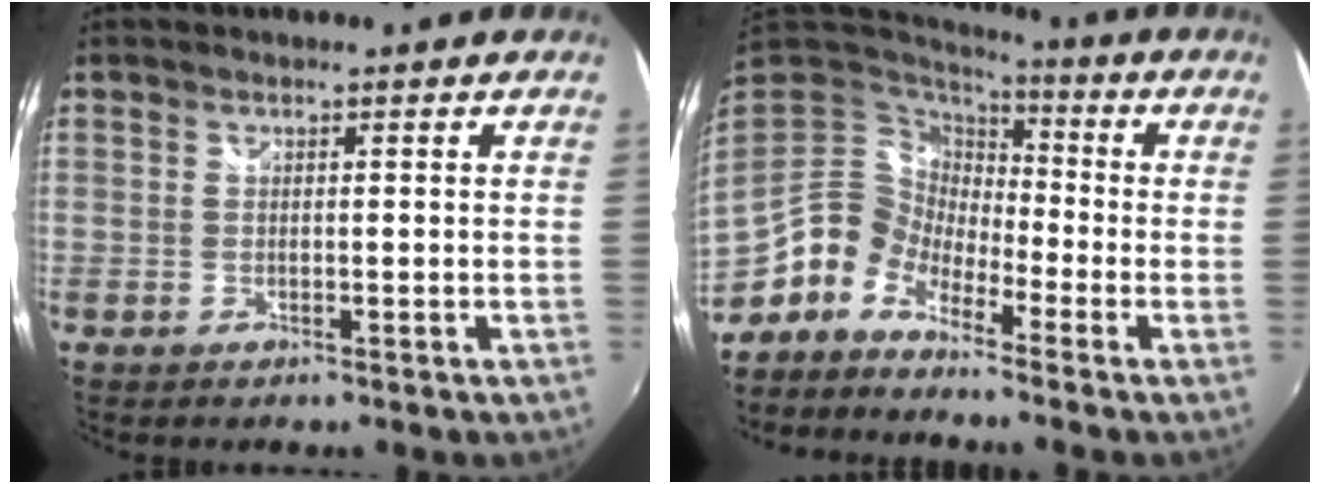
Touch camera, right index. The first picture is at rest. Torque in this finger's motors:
{"motor_torque": [0.03, 0.00, -0.60, -0.21]}